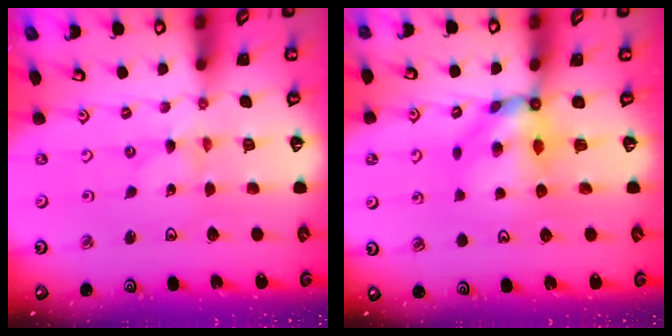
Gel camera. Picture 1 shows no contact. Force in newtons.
{"total": 8.3, "press": 8.2, "slide": 0.6}